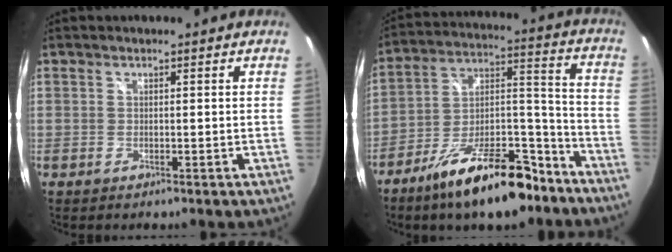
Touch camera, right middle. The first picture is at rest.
{"total": 19.4, "force": [-13.3, 7.1, 12.2], "torque": [-0.199, 0.021, -0.206]}